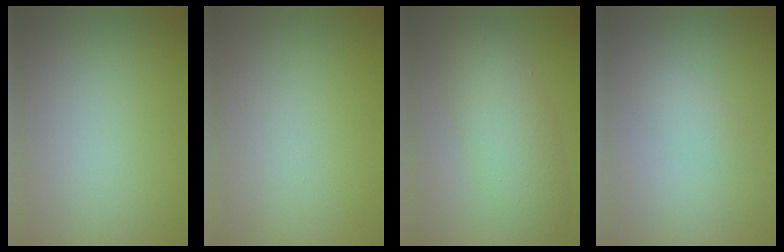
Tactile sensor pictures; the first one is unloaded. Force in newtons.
{"total": 0.0}
{"total": 5.3, "press": 5.3, "slide": 0.0}
{"total": 1.3, "press": 1.3, "slide": 0.1}